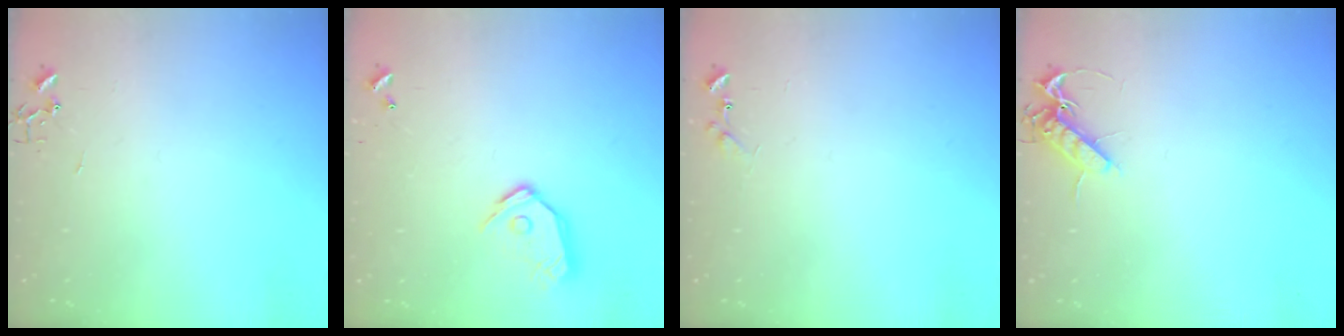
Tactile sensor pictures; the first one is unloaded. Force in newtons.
{"total": 11.6, "press": 11.5, "slide": 1.2}
{"total": 7.1, "press": 7.0, "slide": 0.5}
{"total": 9.3, "press": 9.2, "slide": 1.3}